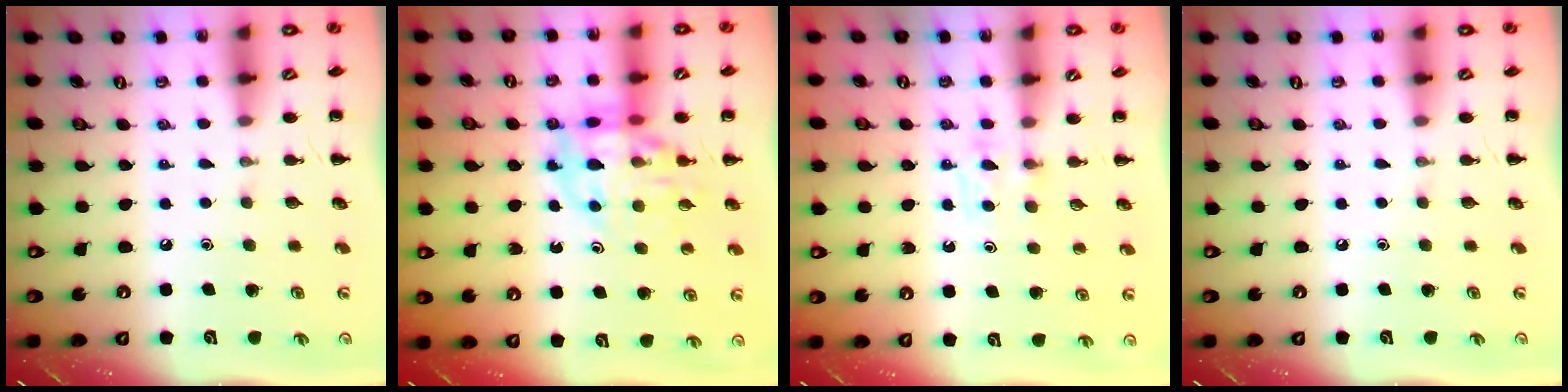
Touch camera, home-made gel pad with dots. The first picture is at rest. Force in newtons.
{"total": 11.9, "press": 11.5, "slide": 3.1}
{"total": 3.4, "press": 3.2, "slide": 1.2}
{"total": 0.0}